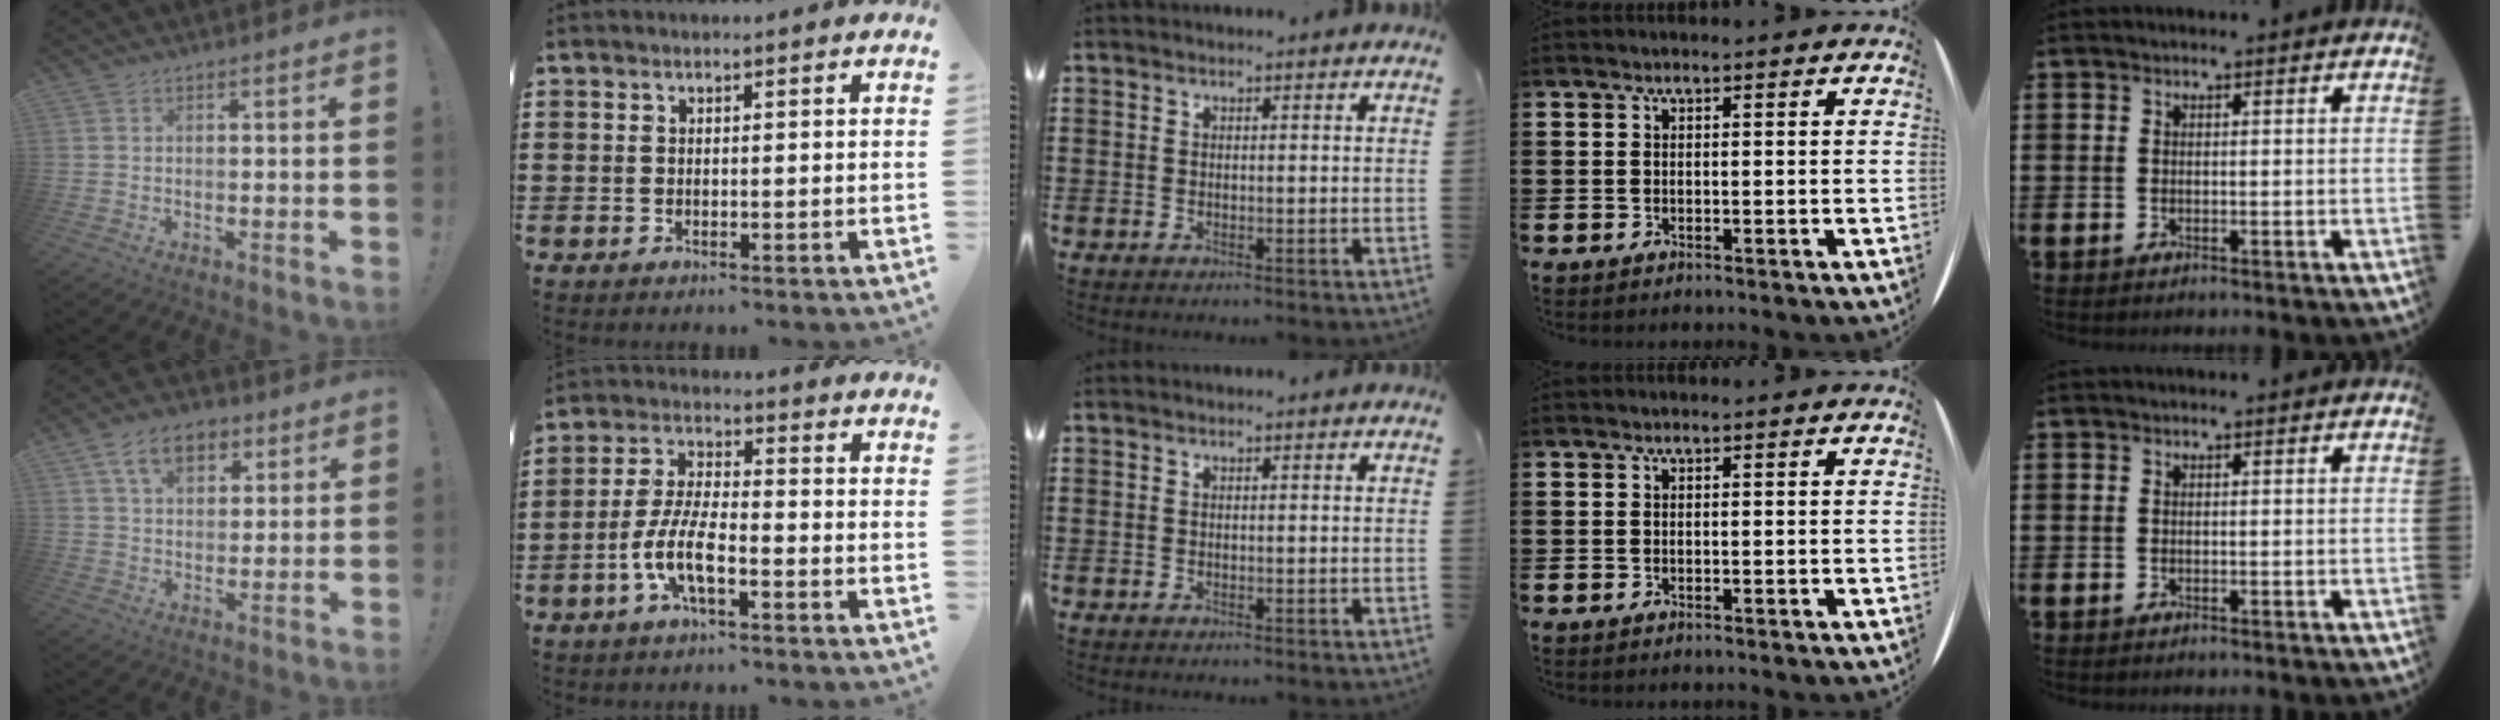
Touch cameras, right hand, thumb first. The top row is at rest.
{"thumb": {"total": 10.9, "force": [5.2, 7.2, 6.4], "torque": [-0.092, -0.007, 0.096]}, "index": {"total": 7.5, "force": [-3.3, 2.3, 6.4], "torque": [-0.154, -0.011, -0.068]}}